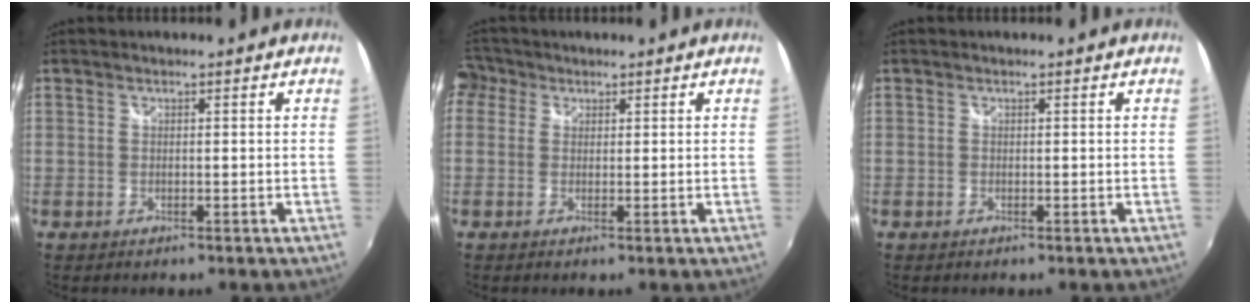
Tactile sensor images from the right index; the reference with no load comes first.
{"total": 6.9, "force": [0.9, 6.3, 2.7], "torque": [-0.077, 0.020, 0.004]}
{"total": 0.0}